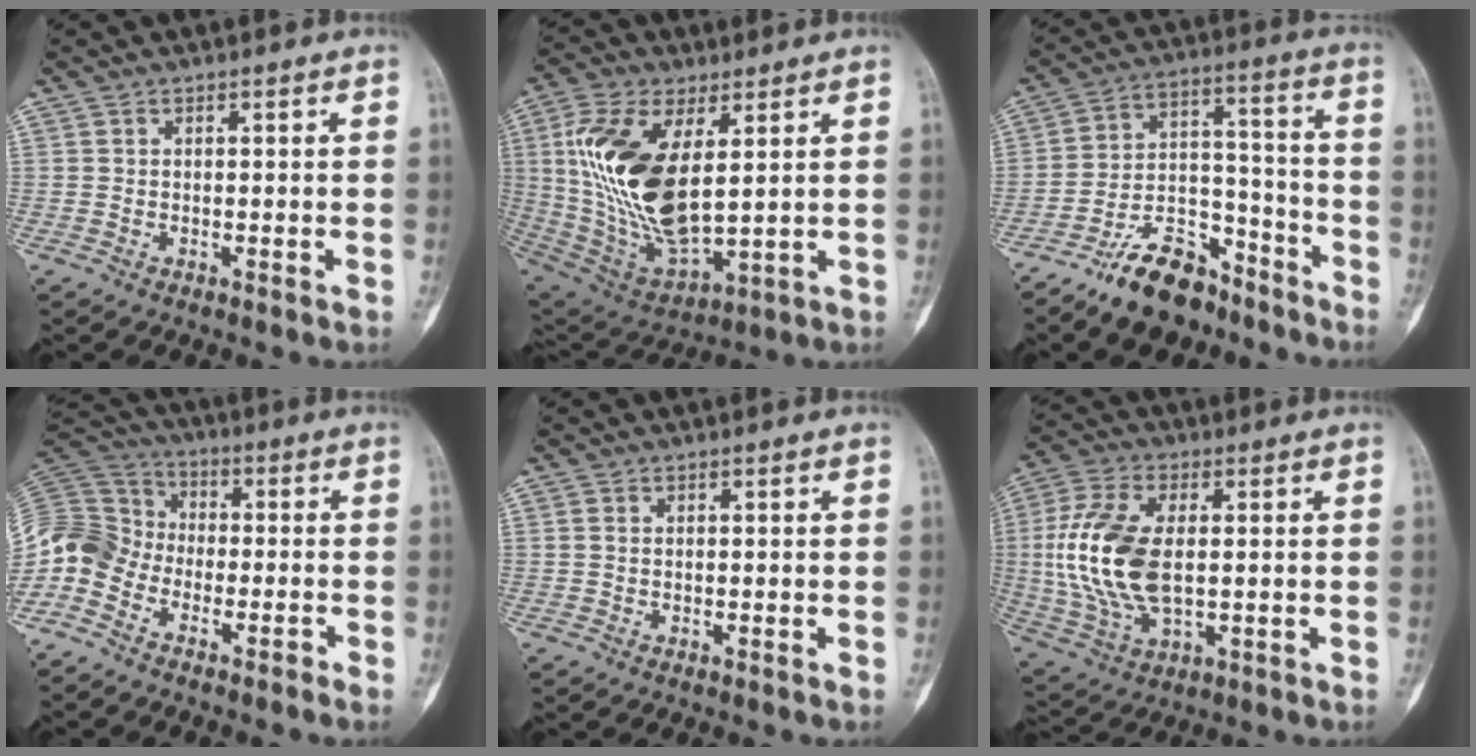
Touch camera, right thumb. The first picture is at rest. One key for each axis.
{"total": 20.6, "fx": 3.8, "fy": 9.8, "fz": 17.8, "tx": -0.358, "ty": -0.022, "tz": 0.084}
{"total": 13.9, "fx": -10.4, "fy": 6.7, "fz": 6.2, "tx": -0.082, "ty": 0.095, "tz": -0.185}
{"total": 11.4, "fx": -6.7, "fy": 7.8, "fz": 5.1, "tx": -0.095, "ty": 0.059, "tz": -0.144}
{"total": 0.5, "fx": 0.1, "fy": 0.3, "fz": 0.4, "tx": -0.011, "ty": 0.001, "tz": 0.000}
{"total": 16.7, "fx": 0.7, "fy": 9.0, "fz": 14.1, "tx": -0.305, "ty": -0.005, "tz": 0.018}